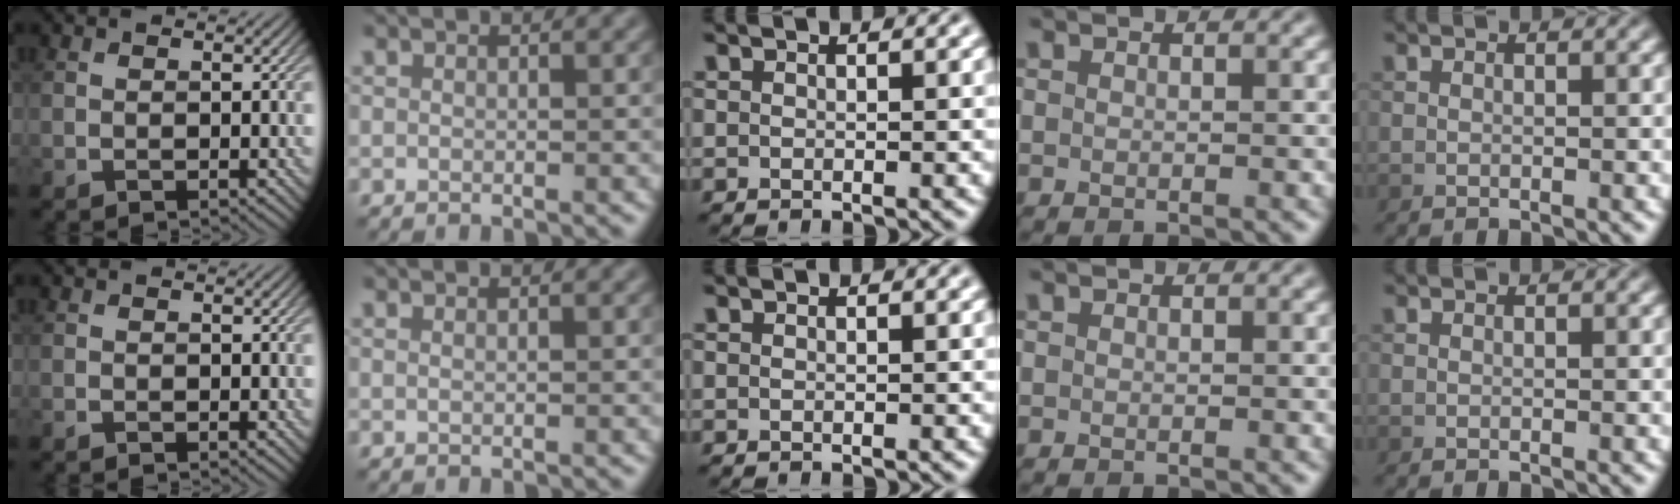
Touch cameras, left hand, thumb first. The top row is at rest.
{}